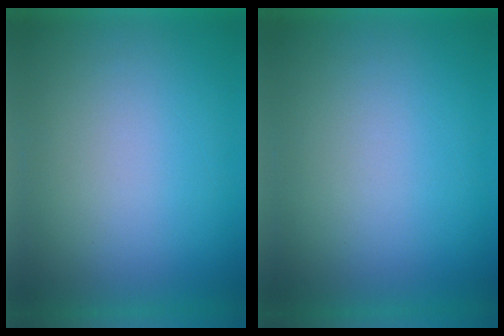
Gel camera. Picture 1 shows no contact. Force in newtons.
{"total": 0.0}